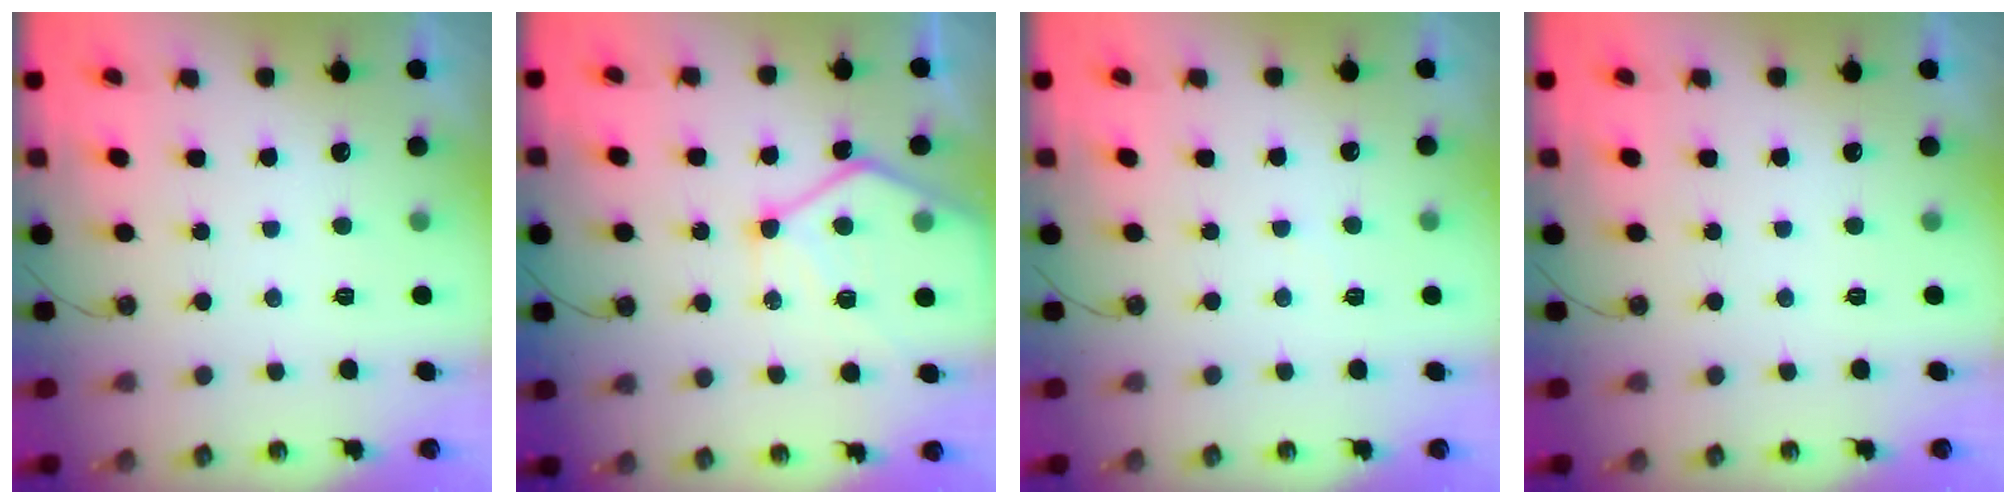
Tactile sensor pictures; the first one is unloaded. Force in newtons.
{"total": 13.3, "press": 13.2, "slide": 1.1}
{"total": 2.9, "press": 2.9, "slide": 0.4}
{"total": 0.0}